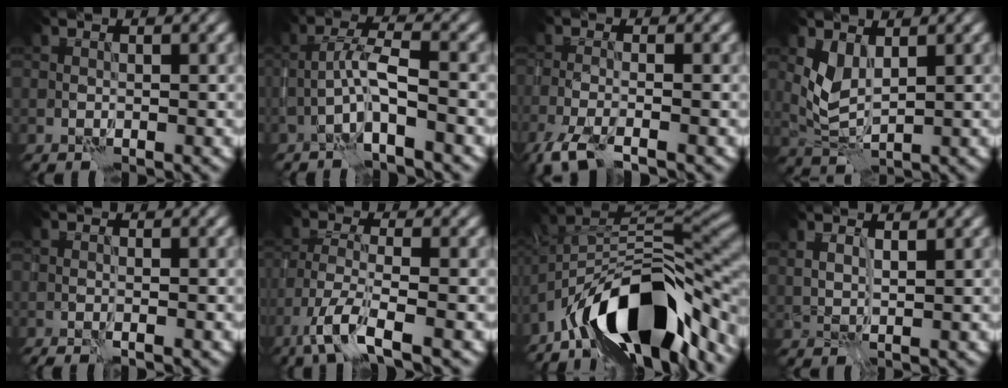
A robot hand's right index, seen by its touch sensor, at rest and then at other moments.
{"total": 3.2, "force": [-1.4, -0.1, 2.9], "torque": [-0.055, 0.017, -0.030]}
{"total": 3.6, "force": [-2.9, 0.3, 2.0], "torque": [-0.045, -0.010, -0.062]}
{"total": 2.4, "force": [1.9, 0.7, 1.3], "torque": [-0.036, -0.008, 0.046]}
{"total": 1.0, "force": [-0.8, -0.2, 0.6], "torque": [-0.015, 0.002, -0.013]}
{"total": 5.3, "force": [-3.5, 0.8, 3.8], "torque": [-0.078, -0.005, -0.072]}
{"total": 13.4, "force": [-7.7, 5.4, 9.6], "torque": [-0.154, 0.013, -0.129]}
{"total": 2.1, "force": [2.0, -0.4, 0.1], "torque": [-0.007, -0.004, 0.044]}